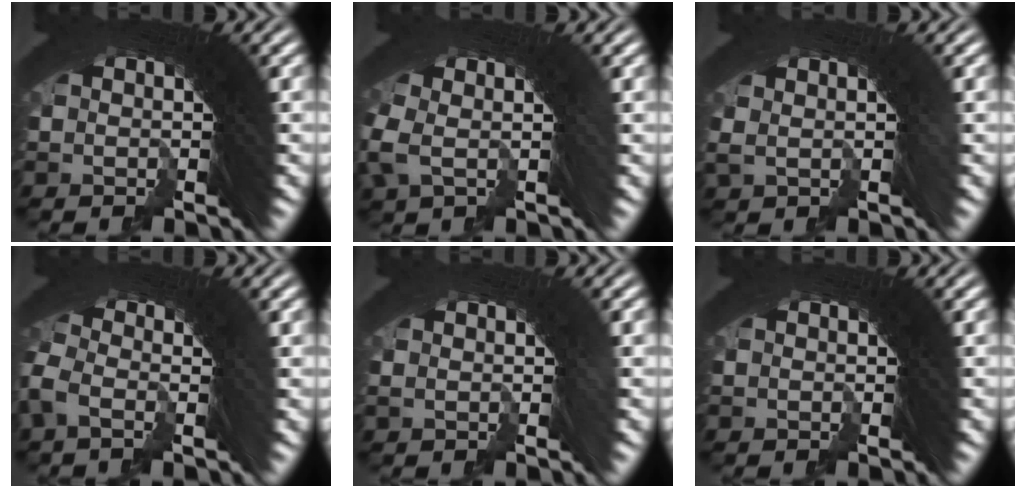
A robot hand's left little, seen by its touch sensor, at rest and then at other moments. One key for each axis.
{"total": 2.7, "fx": 0.8, "fy": 0.7, "fz": 2.5, "tx": -0.042, "ty": 0.012, "tz": 0.009}
{"total": 1.4, "fx": 0.7, "fy": -0.4, "fz": 1.2, "tx": -0.001, "ty": 0.017, "tz": 0.013}
{"total": 2.2, "fx": -1.0, "fy": 1.0, "fz": 1.7, "tx": -0.041, "ty": 0.007, "tz": -0.026}
{"total": 1.1, "fx": 0.4, "fy": -0.3, "fz": 0.9, "tx": 0.003, "ty": 0.022, "tz": 0.003}
{"total": 0.0}